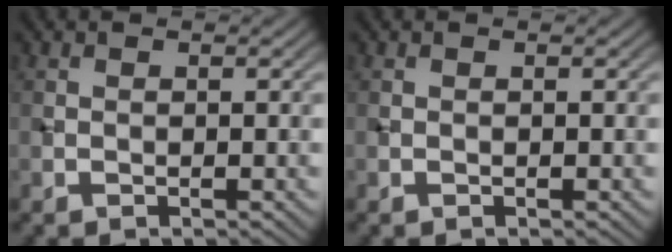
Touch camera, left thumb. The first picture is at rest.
{"total": 0.0}